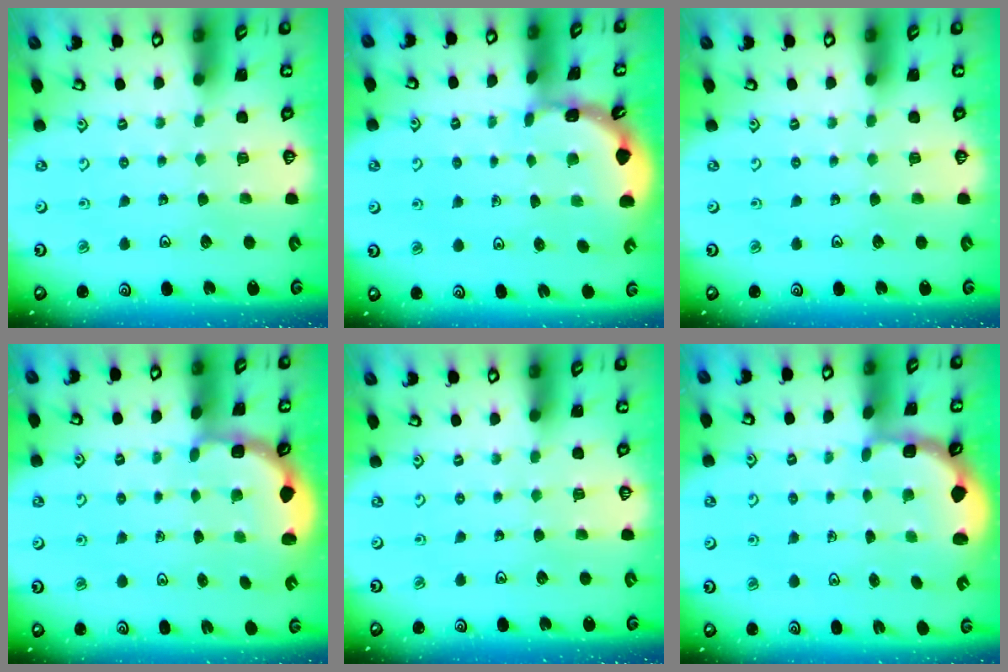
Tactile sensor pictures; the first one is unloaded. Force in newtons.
{"total": 1.7, "press": 1.7, "slide": 0.1}
{"total": 0.0}
{"total": 2.7, "press": 2.3, "slide": 1.4}
{"total": 0.0}
{"total": 2.4, "press": 2.0, "slide": 1.3}